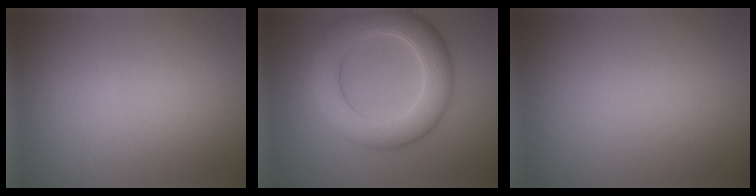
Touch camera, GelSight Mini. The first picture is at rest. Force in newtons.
{"total": 7.6, "press": 7.6, "slide": 0.2}
{"total": 0.0}